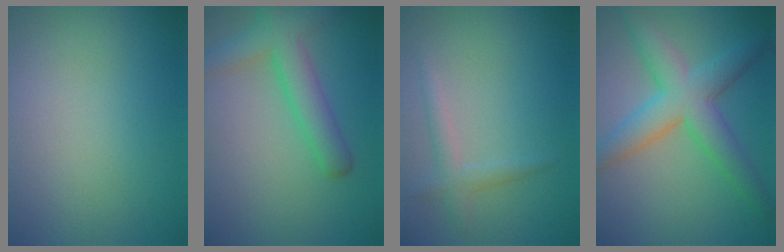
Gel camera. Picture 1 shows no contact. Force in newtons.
{"total": 4.4, "press": 4.4, "slide": 0.3}
{"total": 1.7, "press": 1.7, "slide": 0.0}
{"total": 6.3, "press": 6.3, "slide": 0.1}